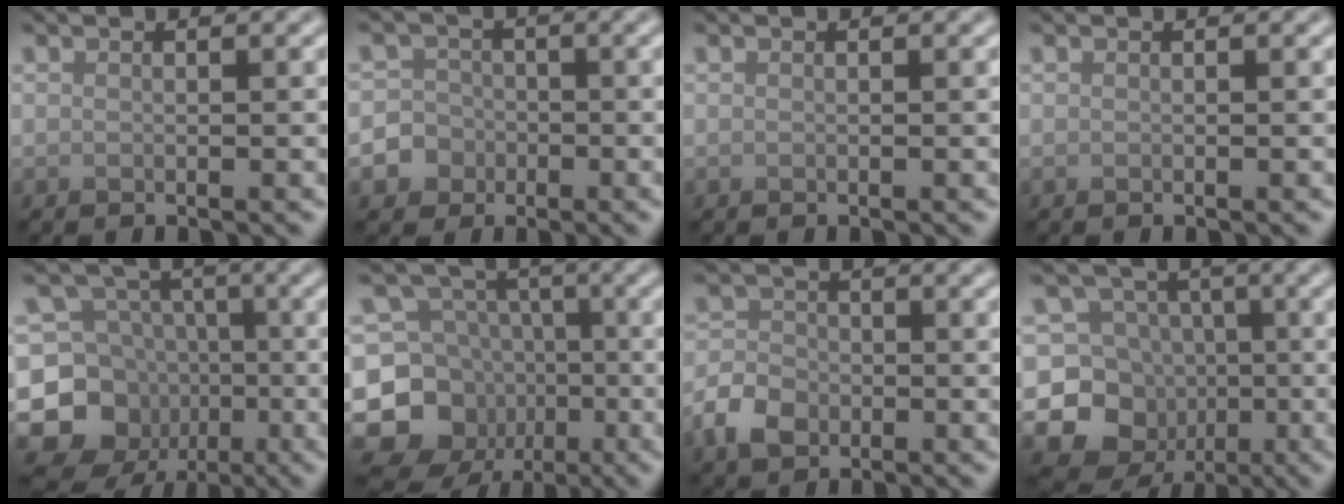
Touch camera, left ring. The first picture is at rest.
{"total": 5.2, "force": [-2.5, 4.5, 0.6], "torque": [0.005, -0.004, -0.055]}
{"total": 0.0}
{"total": 0.0}
{"total": 9.9, "force": [-3.8, 8.8, 2.4], "torque": [-0.057, -0.001, -0.083]}
{"total": 10.1, "force": [-4.1, 8.9, 2.5], "torque": [-0.060, 0.000, -0.088]}
{"total": 3.5, "force": [-1.6, 2.6, 1.8], "torque": [-0.036, -0.001, -0.036]}
{"total": 10.8, "force": [-3.8, 9.8, 2.5], "torque": [-0.048, -0.005, -0.074]}